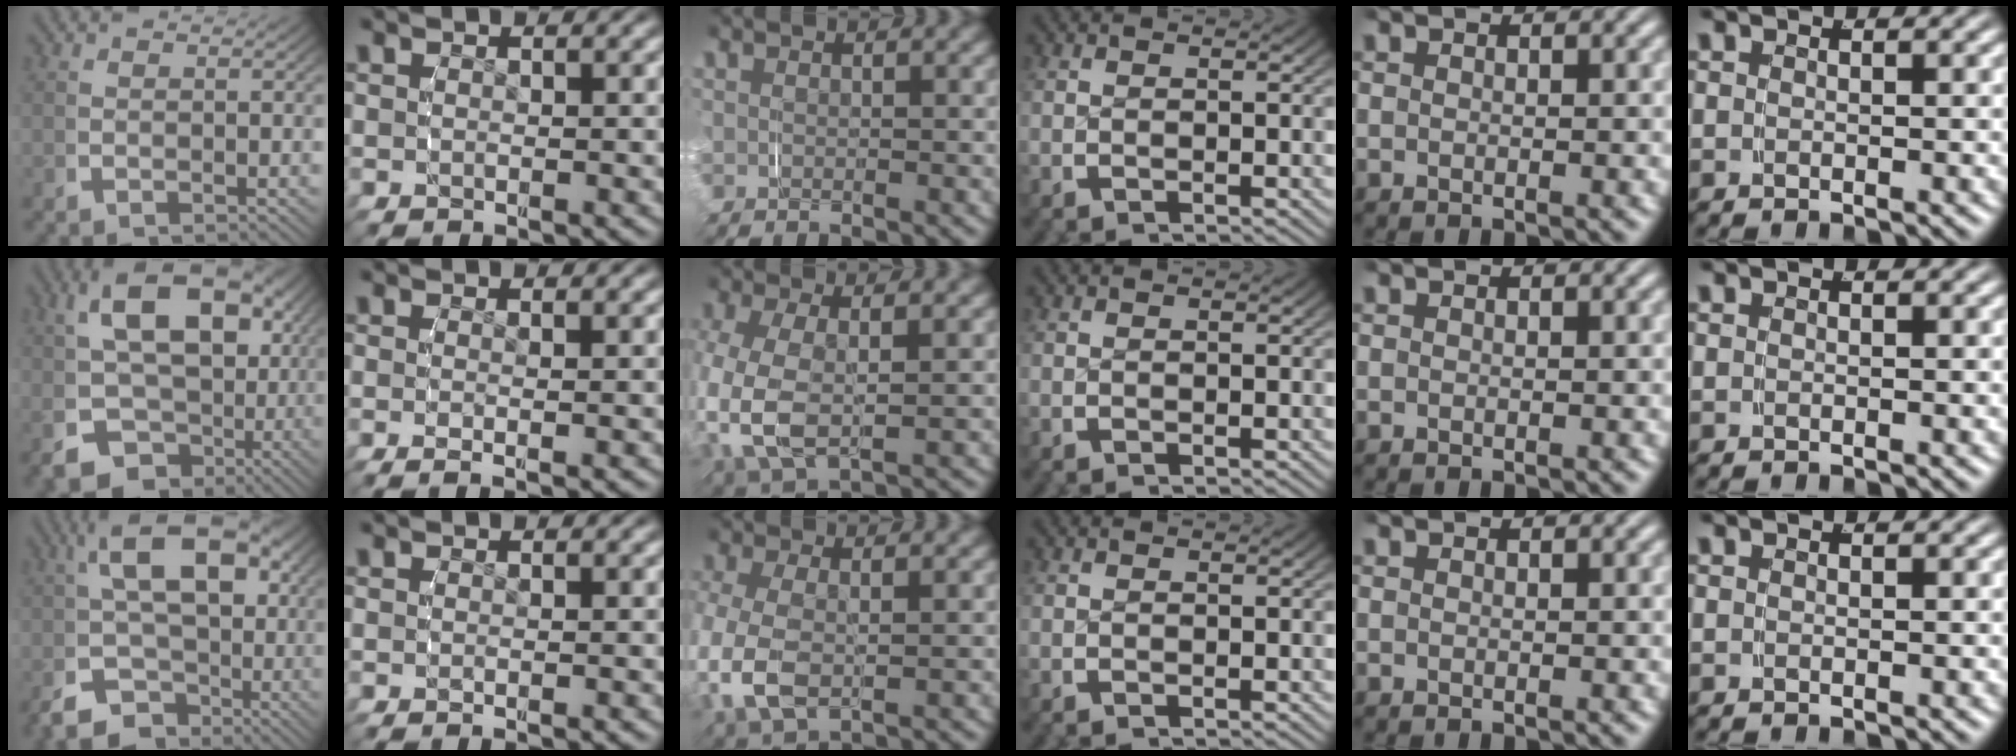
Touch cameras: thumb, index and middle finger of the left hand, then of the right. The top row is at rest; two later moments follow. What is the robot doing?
{"motion": "grasp_and_lifting", "object": "shorts"}